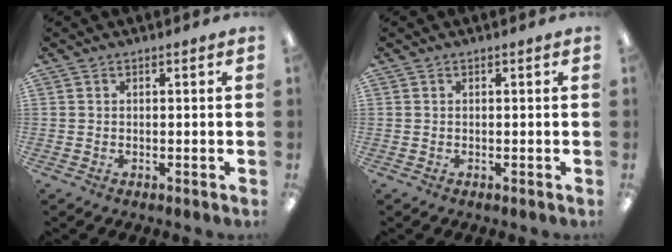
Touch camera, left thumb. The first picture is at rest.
{"total": 0.0}